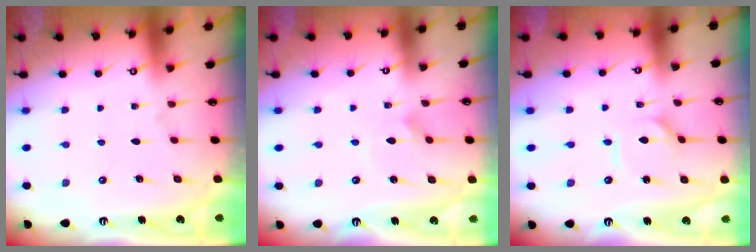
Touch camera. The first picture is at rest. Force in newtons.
{"total": 2.3, "press": 2.3, "slide": 0.1}
{"total": 2.2, "press": 2.2, "slide": 0.4}